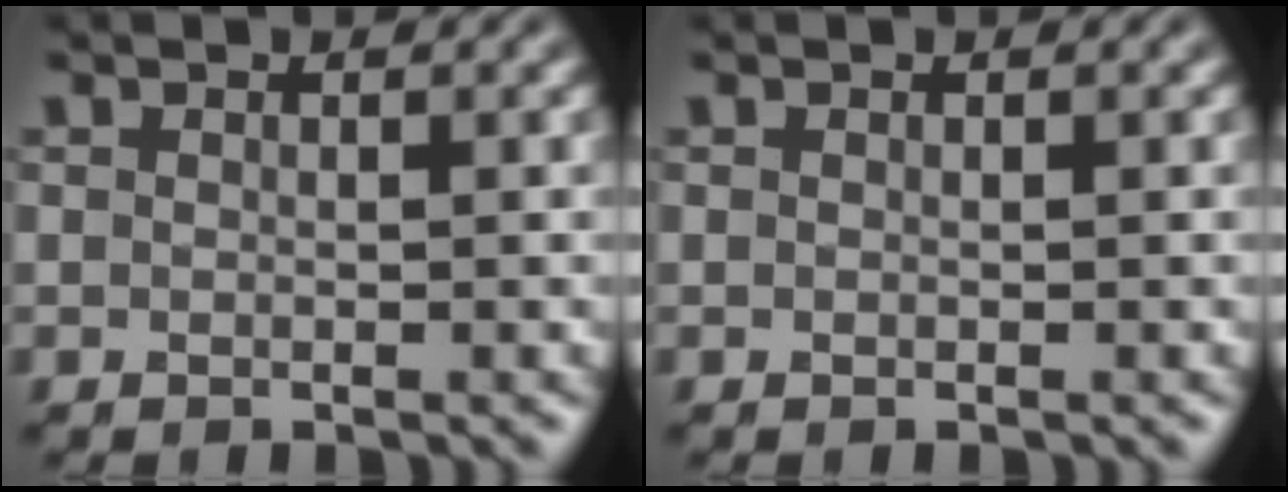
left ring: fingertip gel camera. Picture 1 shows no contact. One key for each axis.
{"total": 0.0}